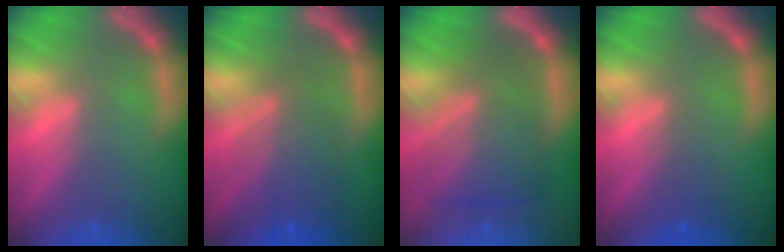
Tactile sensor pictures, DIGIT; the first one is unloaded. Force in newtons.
{"total": 6.0}
{"total": 7.6}
{"total": 1.9}